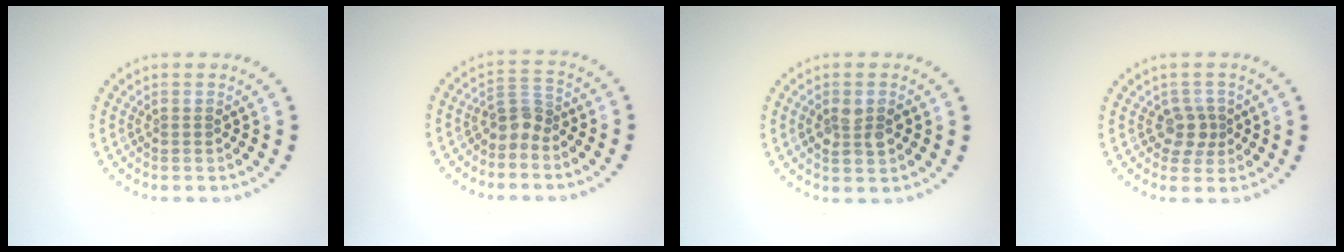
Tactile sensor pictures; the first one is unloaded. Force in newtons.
{"total": 2.2, "press": 1.7, "slide": 1.5}
{"total": 2.7, "press": 2.7, "slide": 0.3}
{"total": 1.9, "press": 1.7, "slide": 1.0}